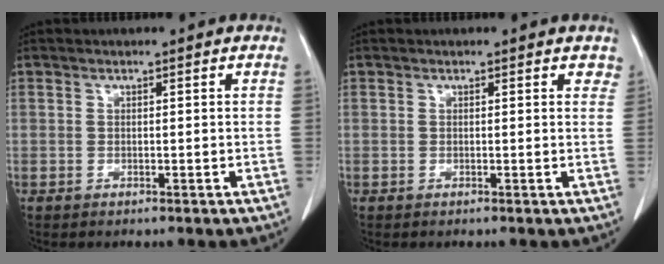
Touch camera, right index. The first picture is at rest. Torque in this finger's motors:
{"motor_torque": [0.08, -0.04, -0.04, 0.00]}